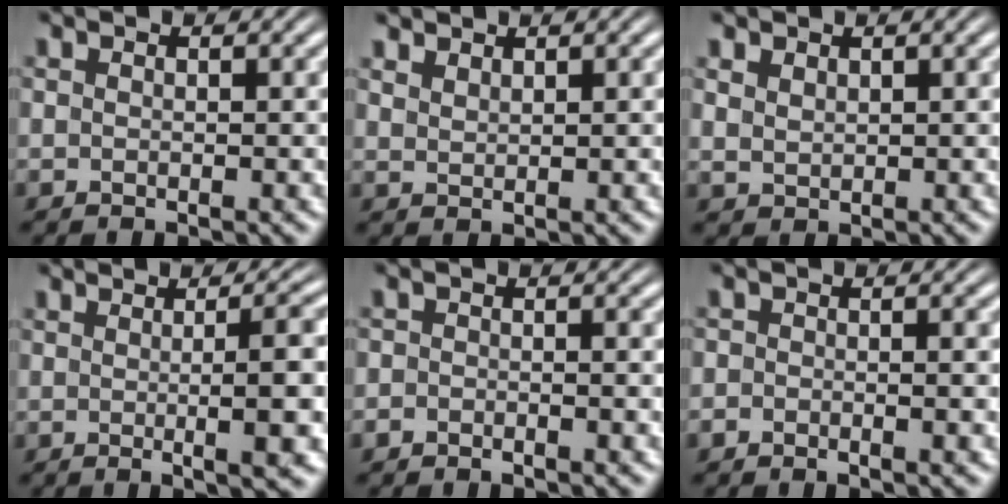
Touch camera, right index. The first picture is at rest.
{"total": 1.5, "force": [1.5, -0.1, 0.3], "torque": [-0.005, -0.004, 0.038]}
{"total": 1.4, "force": [1.1, 0.8, 0.5], "torque": [-0.015, -0.005, 0.031]}
{"total": 5.1, "force": [-0.5, 0.2, 5.1], "torque": [-0.060, 0.007, -0.012]}
{"total": 1.2, "force": [-1.1, 0.5, 0.1], "torque": [-0.002, -0.004, -0.021]}
{"total": 1.3, "force": [-1.0, 0.7, 0.4], "torque": [-0.005, 0.000, -0.022]}